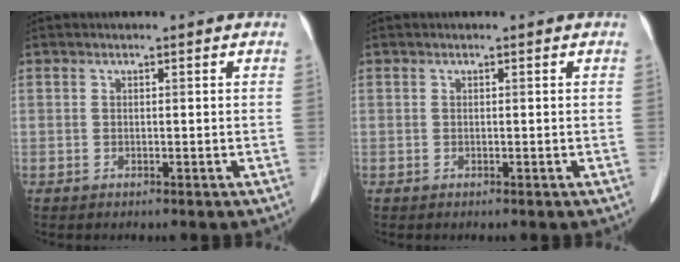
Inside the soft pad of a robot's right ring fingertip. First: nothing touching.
{"total": 0.0}